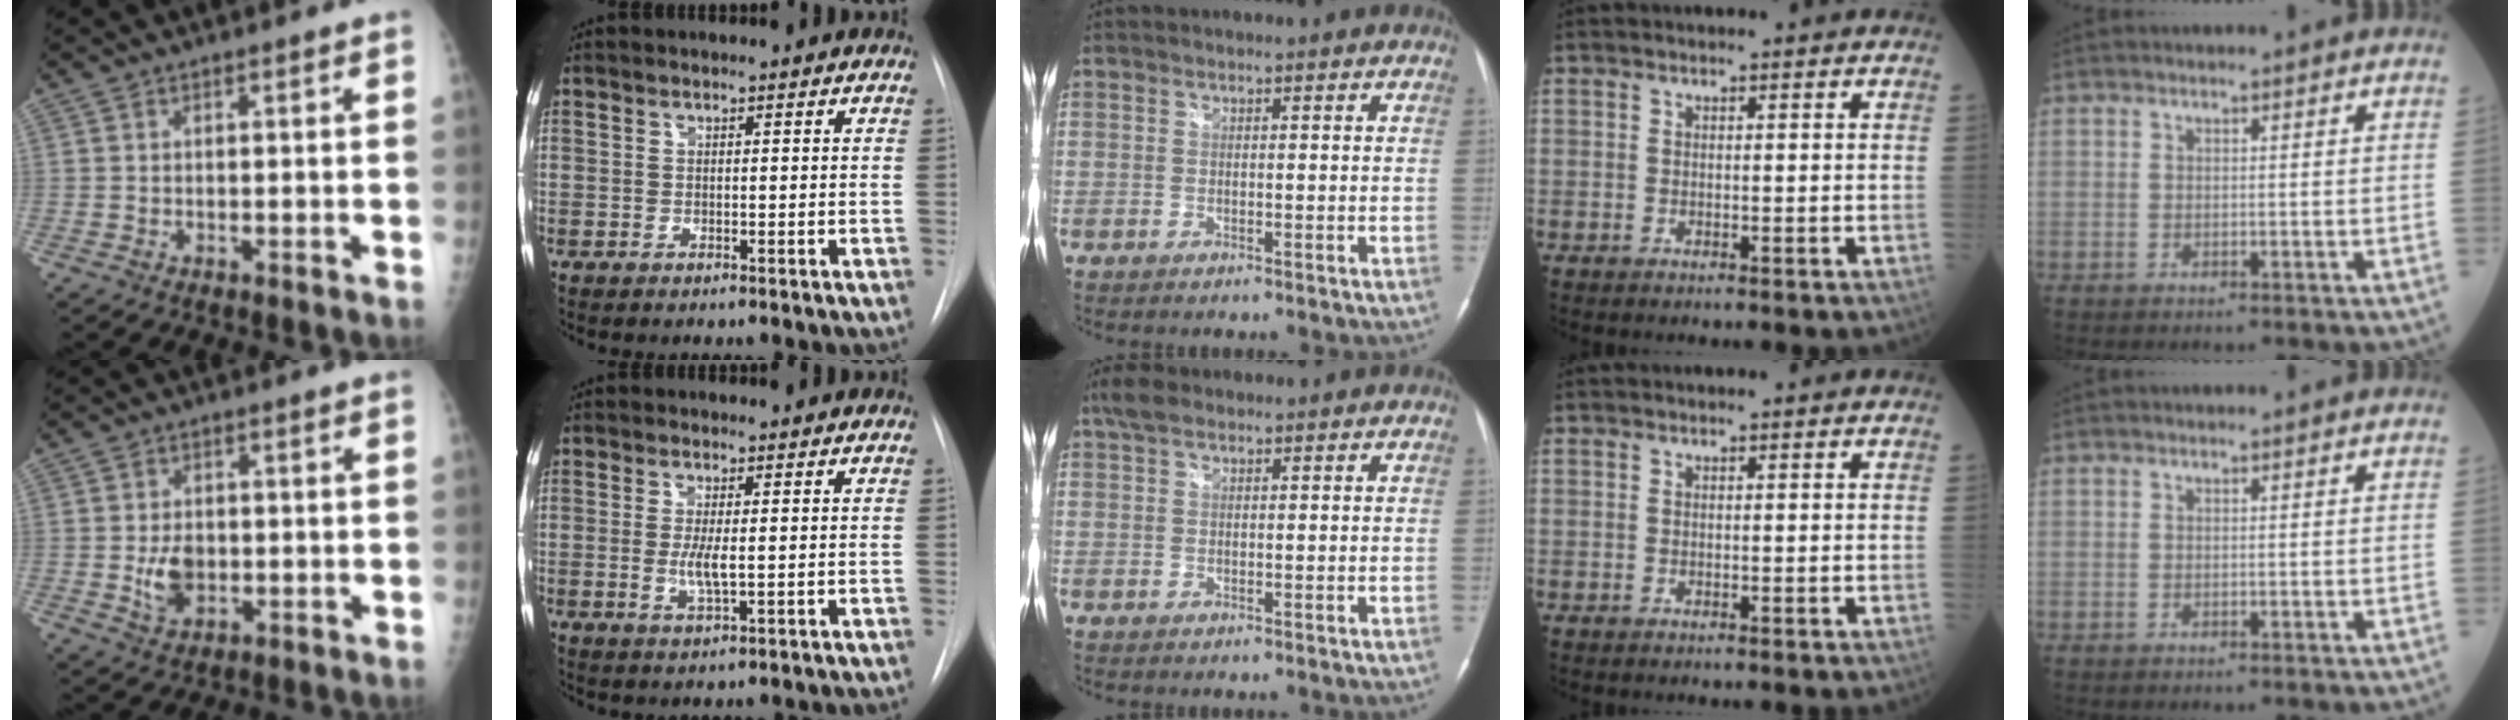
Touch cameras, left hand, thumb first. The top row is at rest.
{"thumb": {"total": 5.2, "force": [-0.7, 3.7, 3.6], "torque": [-0.051, -0.002, -0.006]}, "index": {"total": 3.4, "force": [-0.1, 0.6, 3.3], "torque": [-0.068, -0.008, 0.001]}, "middle": {"total": 2.9, "force": [2.0, 1.3, 1.6], "torque": [-0.040, 0.021, 0.040]}}